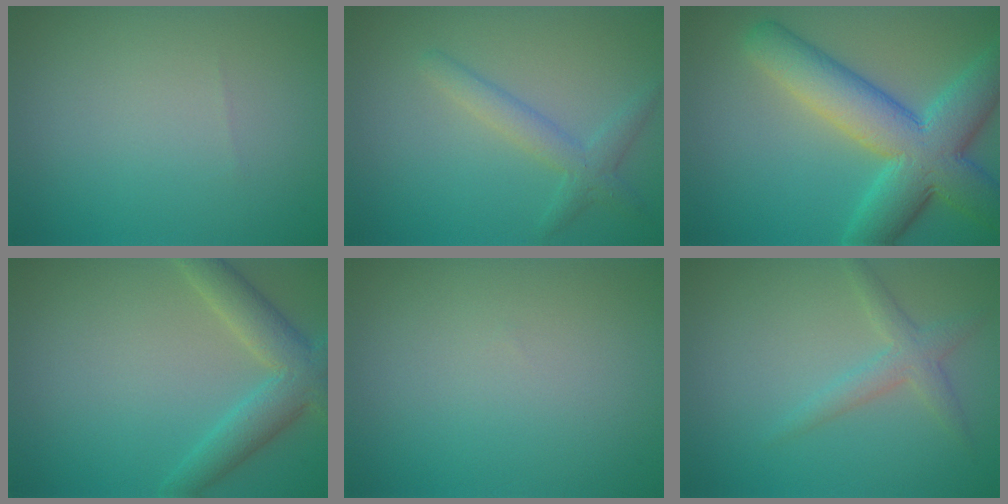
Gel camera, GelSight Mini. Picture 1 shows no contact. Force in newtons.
{"total": 2.6, "press": 2.6, "slide": 0.1}
{"total": 10.0, "press": 10.0, "slide": 0.3}
{"total": 4.8, "press": 4.8, "slide": 0.3}
{"total": 0.0}
{"total": 2.3, "press": 2.2, "slide": 0.1}